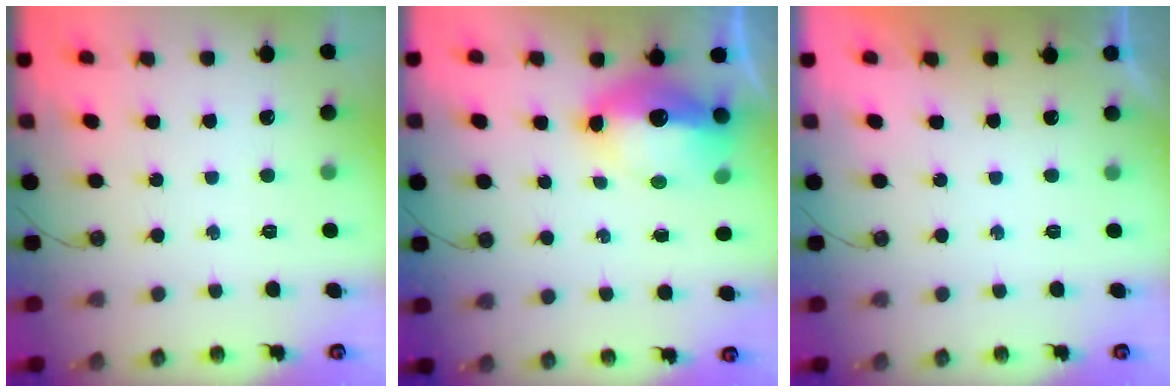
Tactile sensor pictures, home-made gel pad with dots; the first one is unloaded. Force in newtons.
{"total": 19.9, "press": 15.4, "slide": 12.5}
{"total": 0.0}